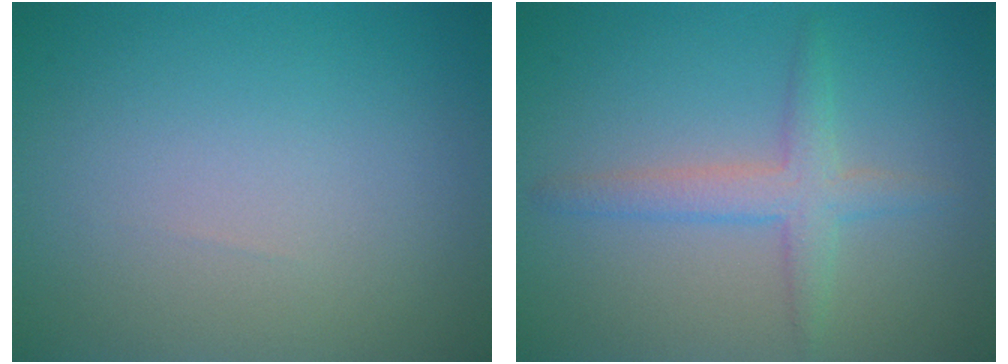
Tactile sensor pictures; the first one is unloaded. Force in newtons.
{"total": 2.7, "press": 2.7, "slide": 0.2}